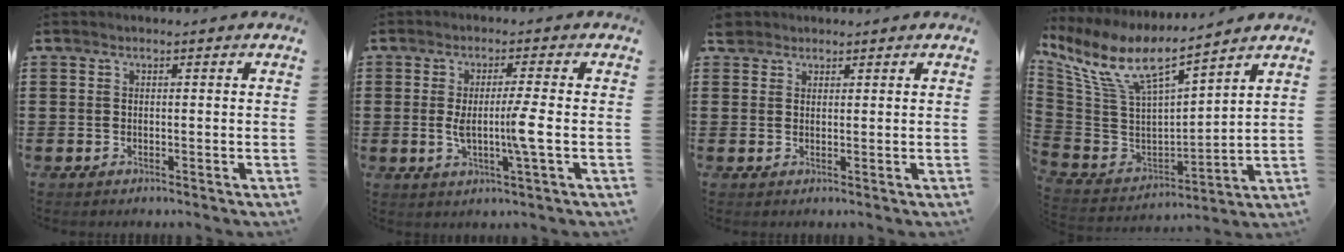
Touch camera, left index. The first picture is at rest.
{"total": 5.3, "force": [-0.6, -0.4, 5.2], "torque": [-0.099, -0.012, -0.016]}
{"total": 1.9, "force": [1.6, 1.1, 0.2], "torque": [-0.011, 0.006, 0.032]}
{"total": 10.7, "force": [7.0, 3.1, 7.4], "torque": [-0.175, -0.045, 0.122]}